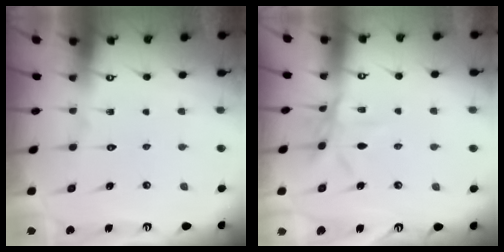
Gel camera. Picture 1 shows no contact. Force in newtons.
{"total": 7.5, "press": 7.5, "slide": 0.4}